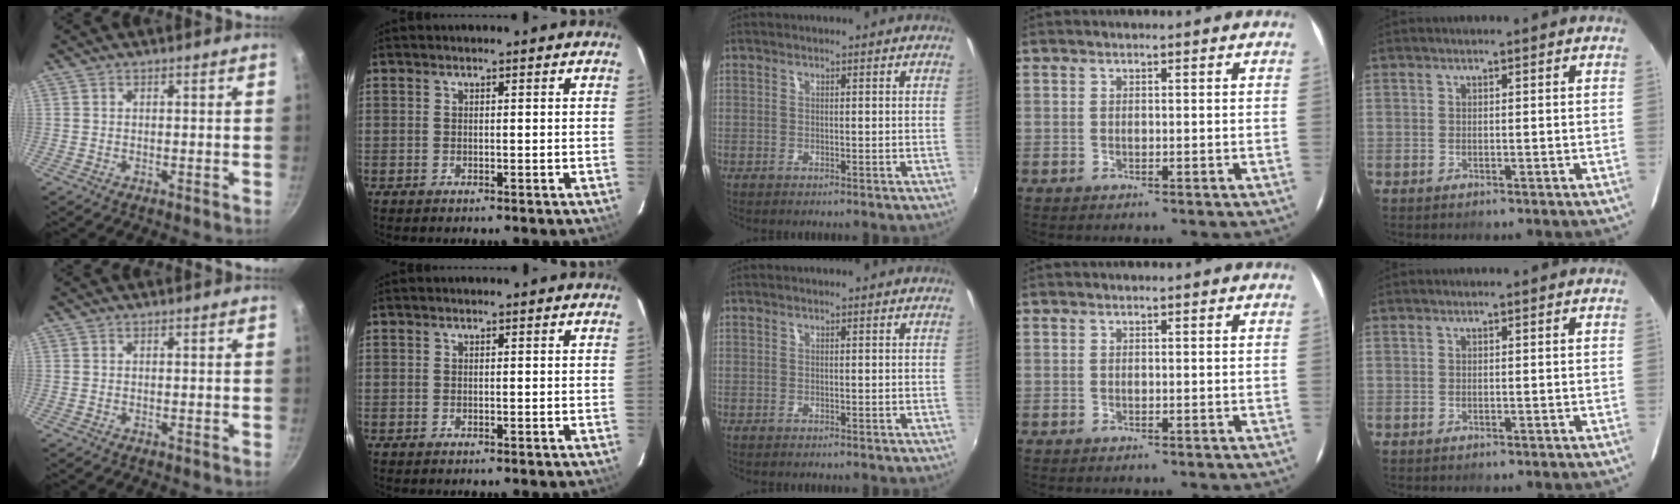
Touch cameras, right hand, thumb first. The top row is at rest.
{}